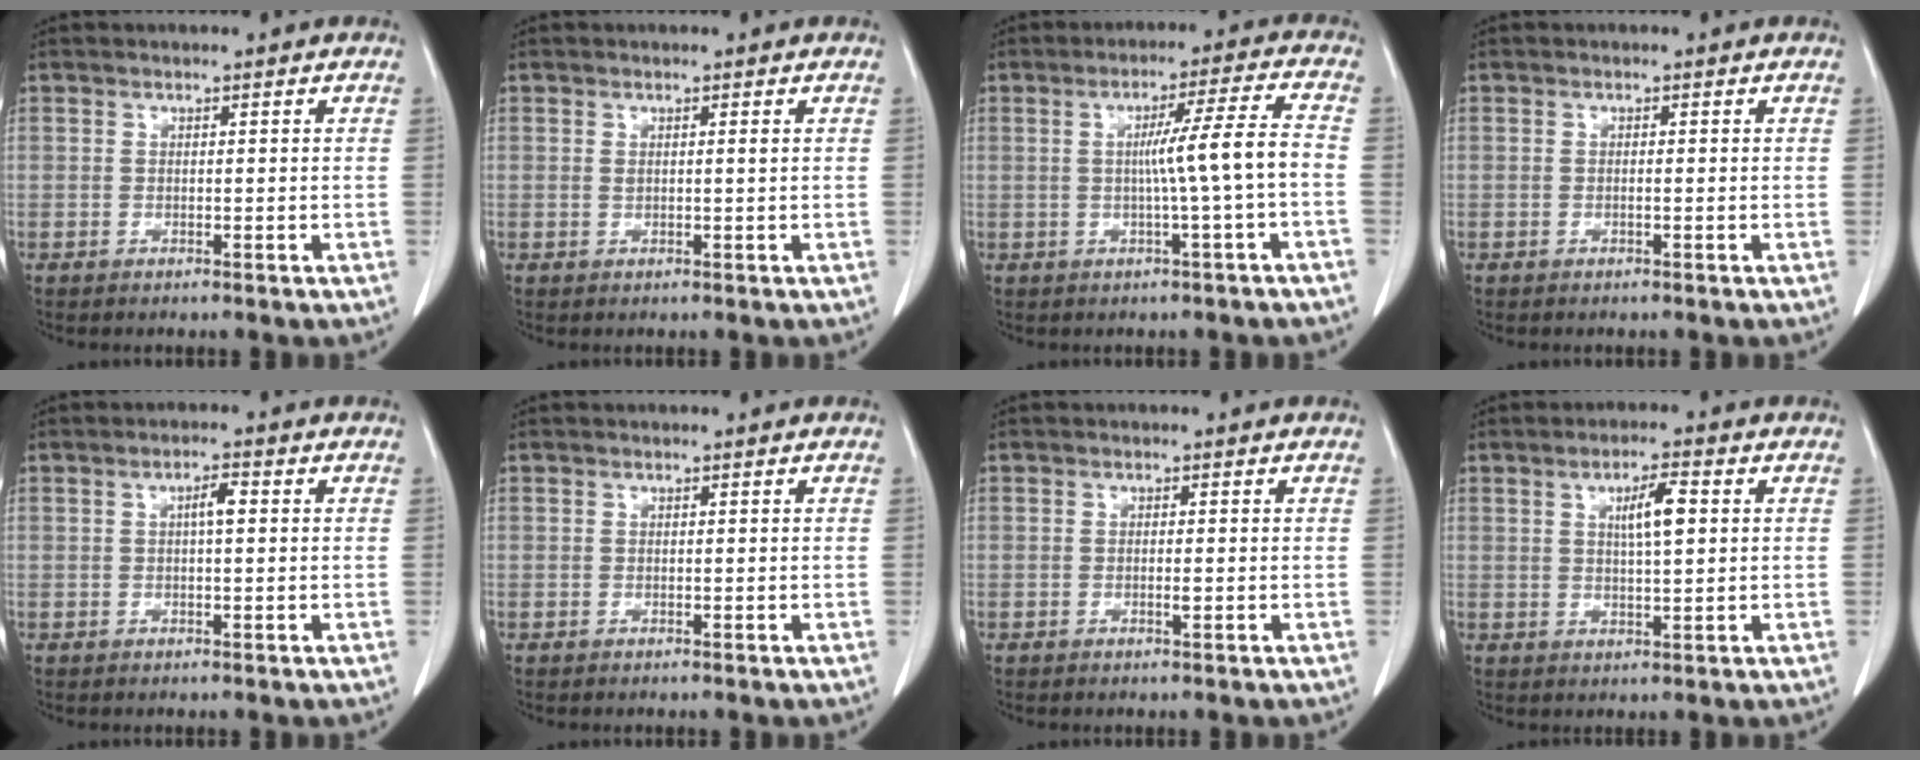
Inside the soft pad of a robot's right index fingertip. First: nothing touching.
{"total": 0.8, "force": [0.4, 0.0, 0.7], "torque": [-0.014, 0.000, 0.010]}
{"total": 7.2, "force": [-1.1, -1.4, 7.0], "torque": [-0.111, 0.010, -0.013]}
{"total": 0.0}
{"total": 2.4, "force": [0.4, 0.5, 2.3], "torque": [-0.039, 0.004, 0.005]}
{"total": 0.0}
{"total": 0.8, "force": [-0.1, 0.1, 0.7], "torque": [-0.013, 0.001, 0.001]}
{"total": 5.0, "force": [1.3, 0.8, 4.8], "torque": [-0.082, 0.002, 0.022]}